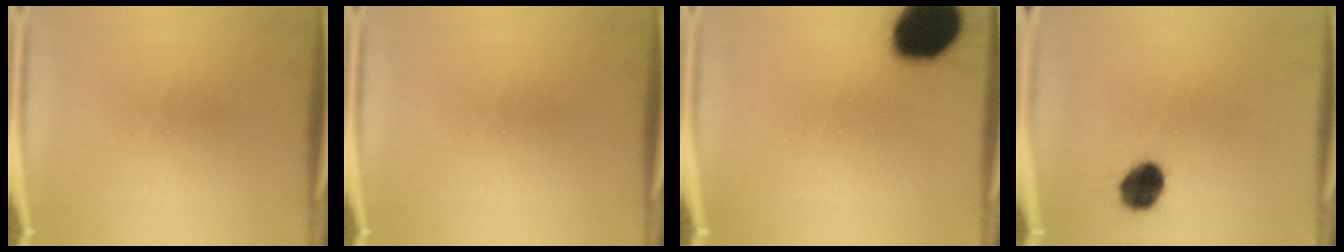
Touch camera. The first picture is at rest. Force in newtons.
{"total": 0.0}
{"total": 19.2}
{"total": 8.0}